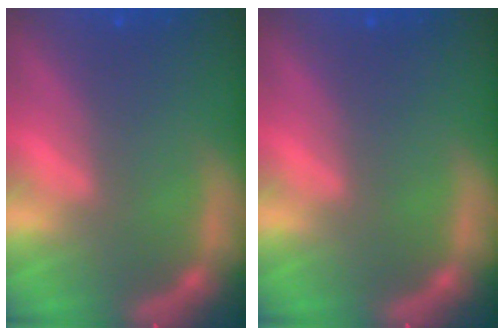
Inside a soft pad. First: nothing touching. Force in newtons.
{"total": 0.0}